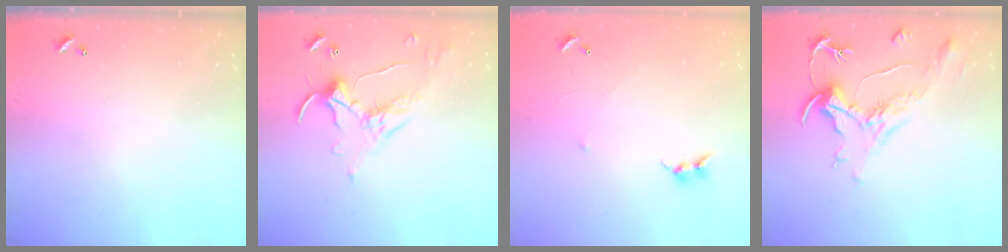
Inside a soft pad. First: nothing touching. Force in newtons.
{"total": 1.7, "press": 1.5, "slide": 0.8}
{"total": 5.3, "press": 5.3, "slide": 0.8}
{"total": 2.2, "press": 1.7, "slide": 1.3}